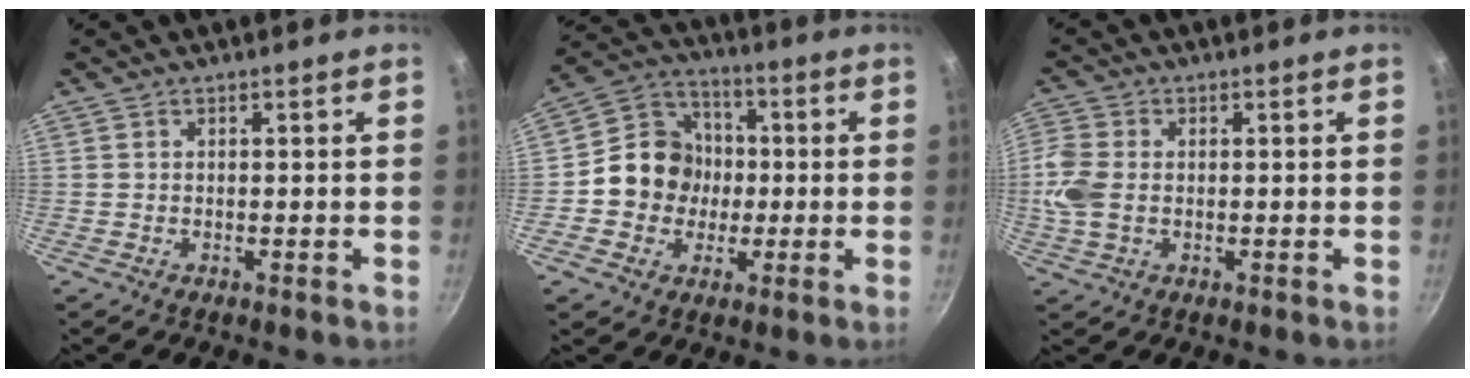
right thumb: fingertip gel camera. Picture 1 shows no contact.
{"total": 12.0, "force": [-0.9, 10.9, 5.0], "torque": [-0.047, 0.026, -0.034]}
{"total": 7.0, "force": [-0.1, 4.9, 4.9], "torque": [-0.110, 0.005, -0.008]}